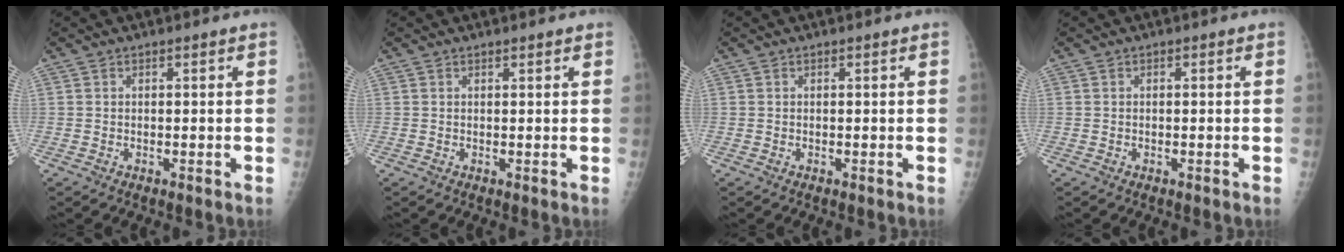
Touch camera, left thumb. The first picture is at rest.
{"total": 0.7, "force": [0.6, 0.0, 0.3], "torque": [-0.006, -0.004, 0.010]}
{"total": 0.0}
{"total": 0.0}